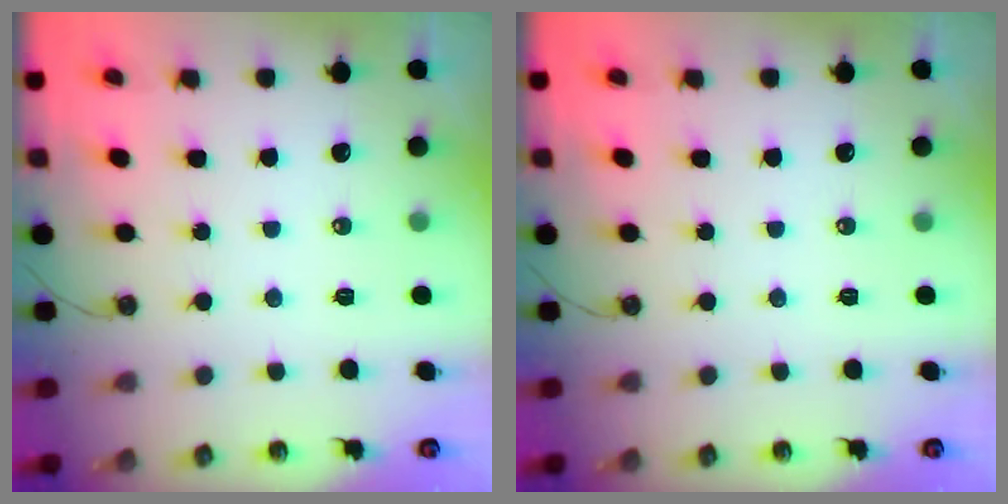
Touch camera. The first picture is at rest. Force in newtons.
{"total": 0.0}